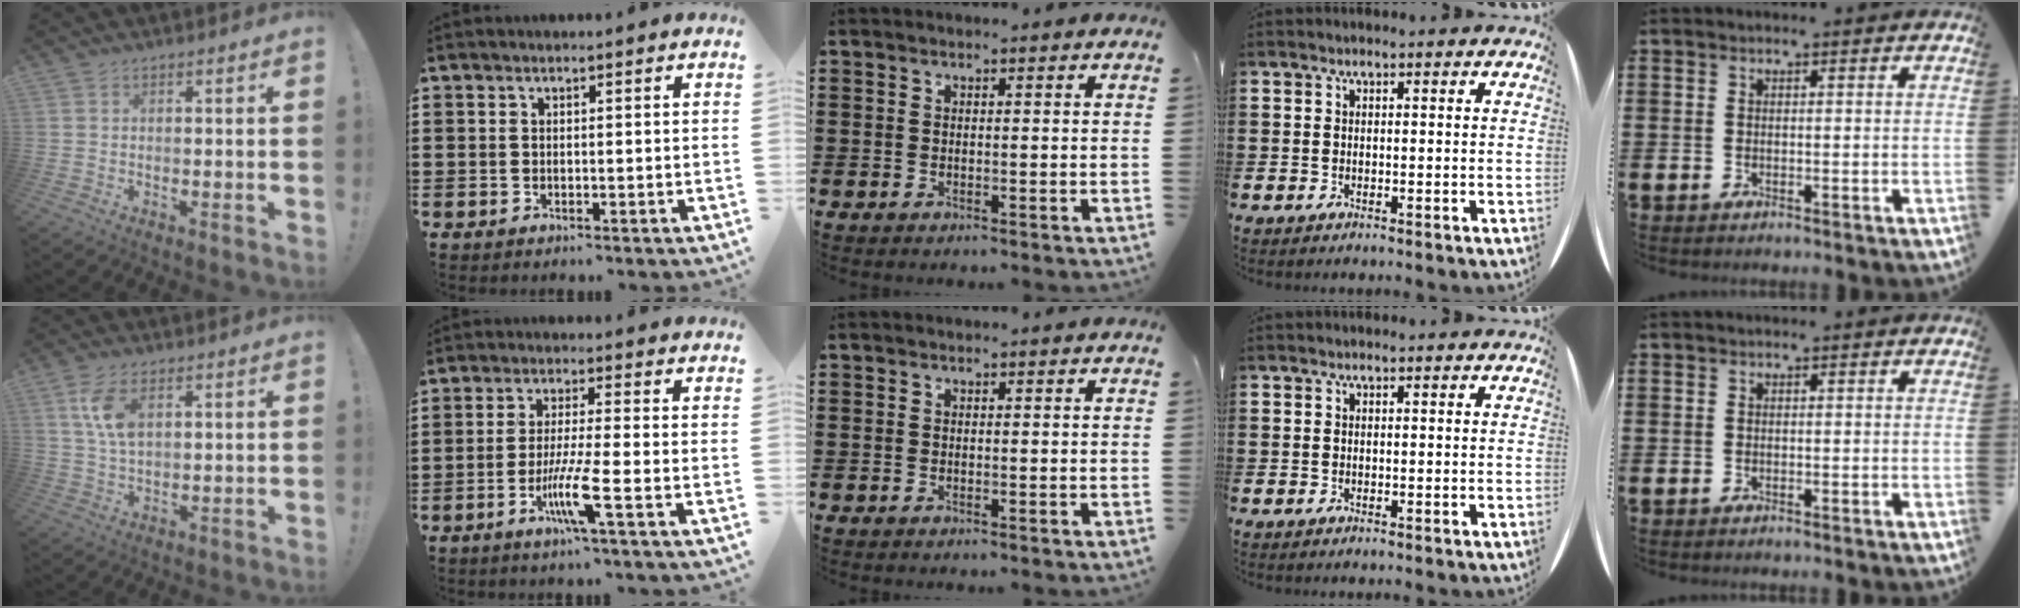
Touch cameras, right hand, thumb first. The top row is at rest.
{"thumb": {"total": 7.9, "force": [2.9, 3.9, 6.3], "torque": [-0.122, -0.007, 0.049]}, "index": {"total": 7.3, "force": [-3.1, -0.1, 6.6], "torque": [-0.128, -0.017, -0.058]}}